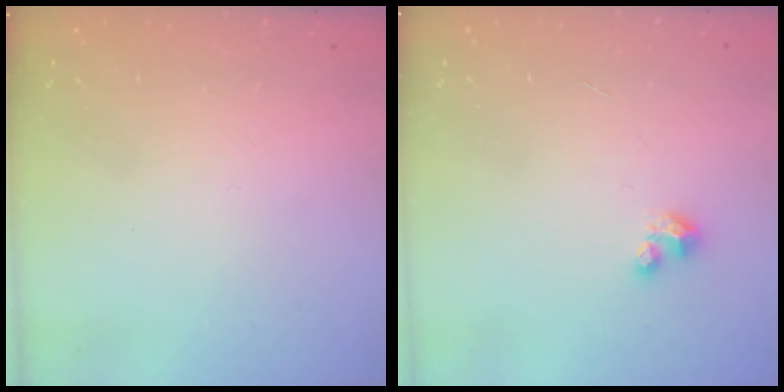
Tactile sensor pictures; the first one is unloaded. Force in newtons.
{"total": 2.6, "press": 2.6, "slide": 0.2}